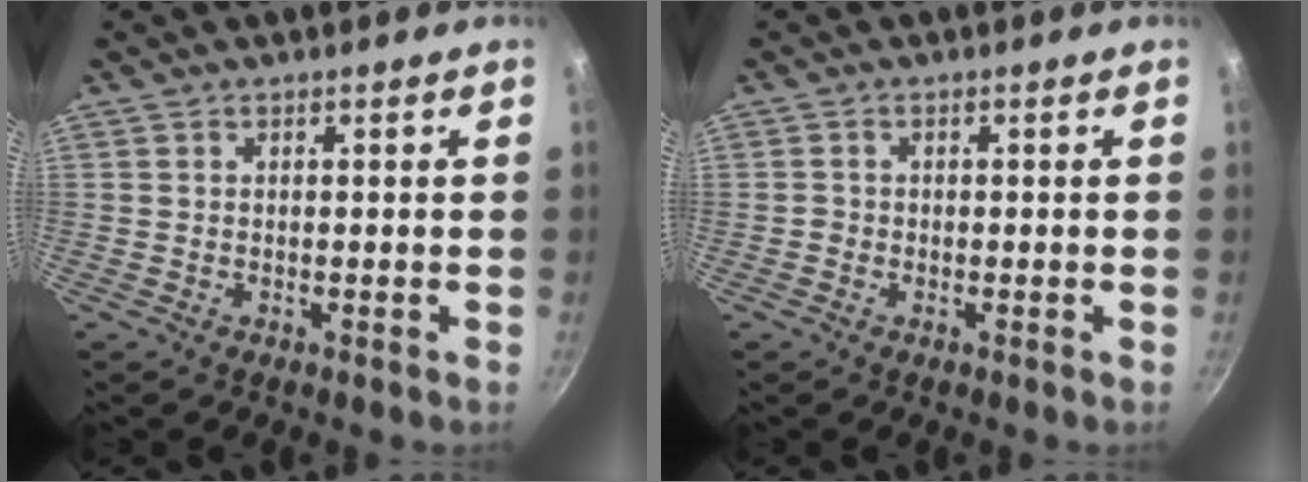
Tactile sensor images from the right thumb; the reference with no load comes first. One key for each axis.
{"total": 0.9, "fx": -0.4, "fy": 0.8, "fz": 0.1, "tx": -0.001, "ty": 0.002, "tz": -0.009}